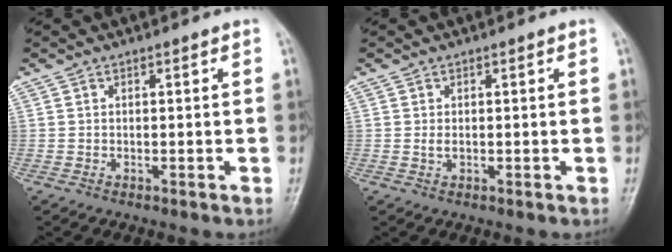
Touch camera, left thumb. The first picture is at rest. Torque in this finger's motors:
{"motor_torque": [-0.01, 0.03, 0.22, 0.07, 0.02]}